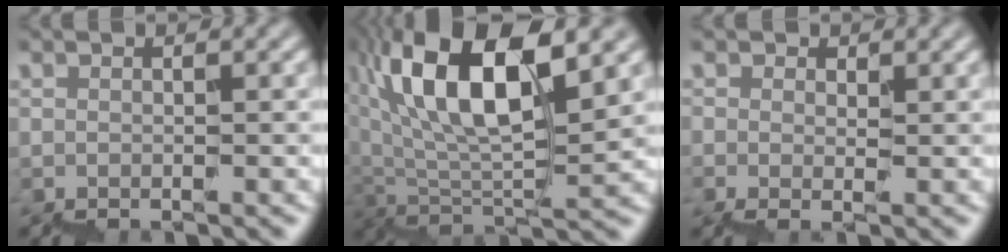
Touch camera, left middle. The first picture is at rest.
{"total": 12.2, "force": [7.2, 3.7, 9.1], "torque": [-0.166, 0.030, 0.135]}
{"total": 1.1, "force": [1.0, 0.3, 0.4], "torque": [-0.012, 0.008, 0.014]}